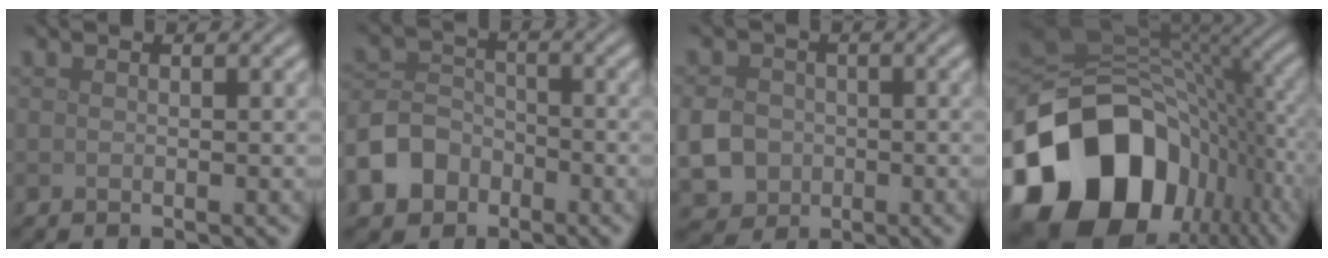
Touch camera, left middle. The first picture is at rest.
{"total": 5.9, "force": [-3.6, 4.4, 1.8], "torque": [-0.025, -0.003, -0.076]}
{"total": 4.5, "force": [-0.8, 4.0, 2.0], "torque": [-0.052, -0.007, -0.021]}
{"total": 17.9, "force": [-7.1, 12.9, 10.2], "torque": [-0.214, -0.027, -0.117]}